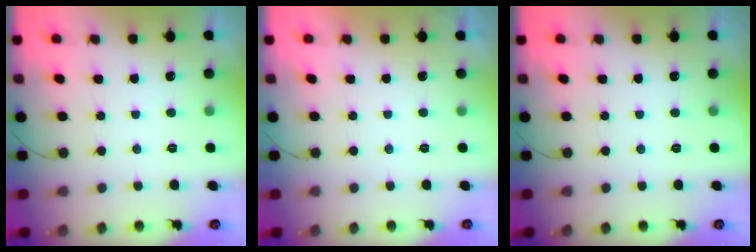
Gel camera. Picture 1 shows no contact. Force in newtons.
{"total": 2.3, "press": 2.3, "slide": 0.3}
{"total": 0.0}